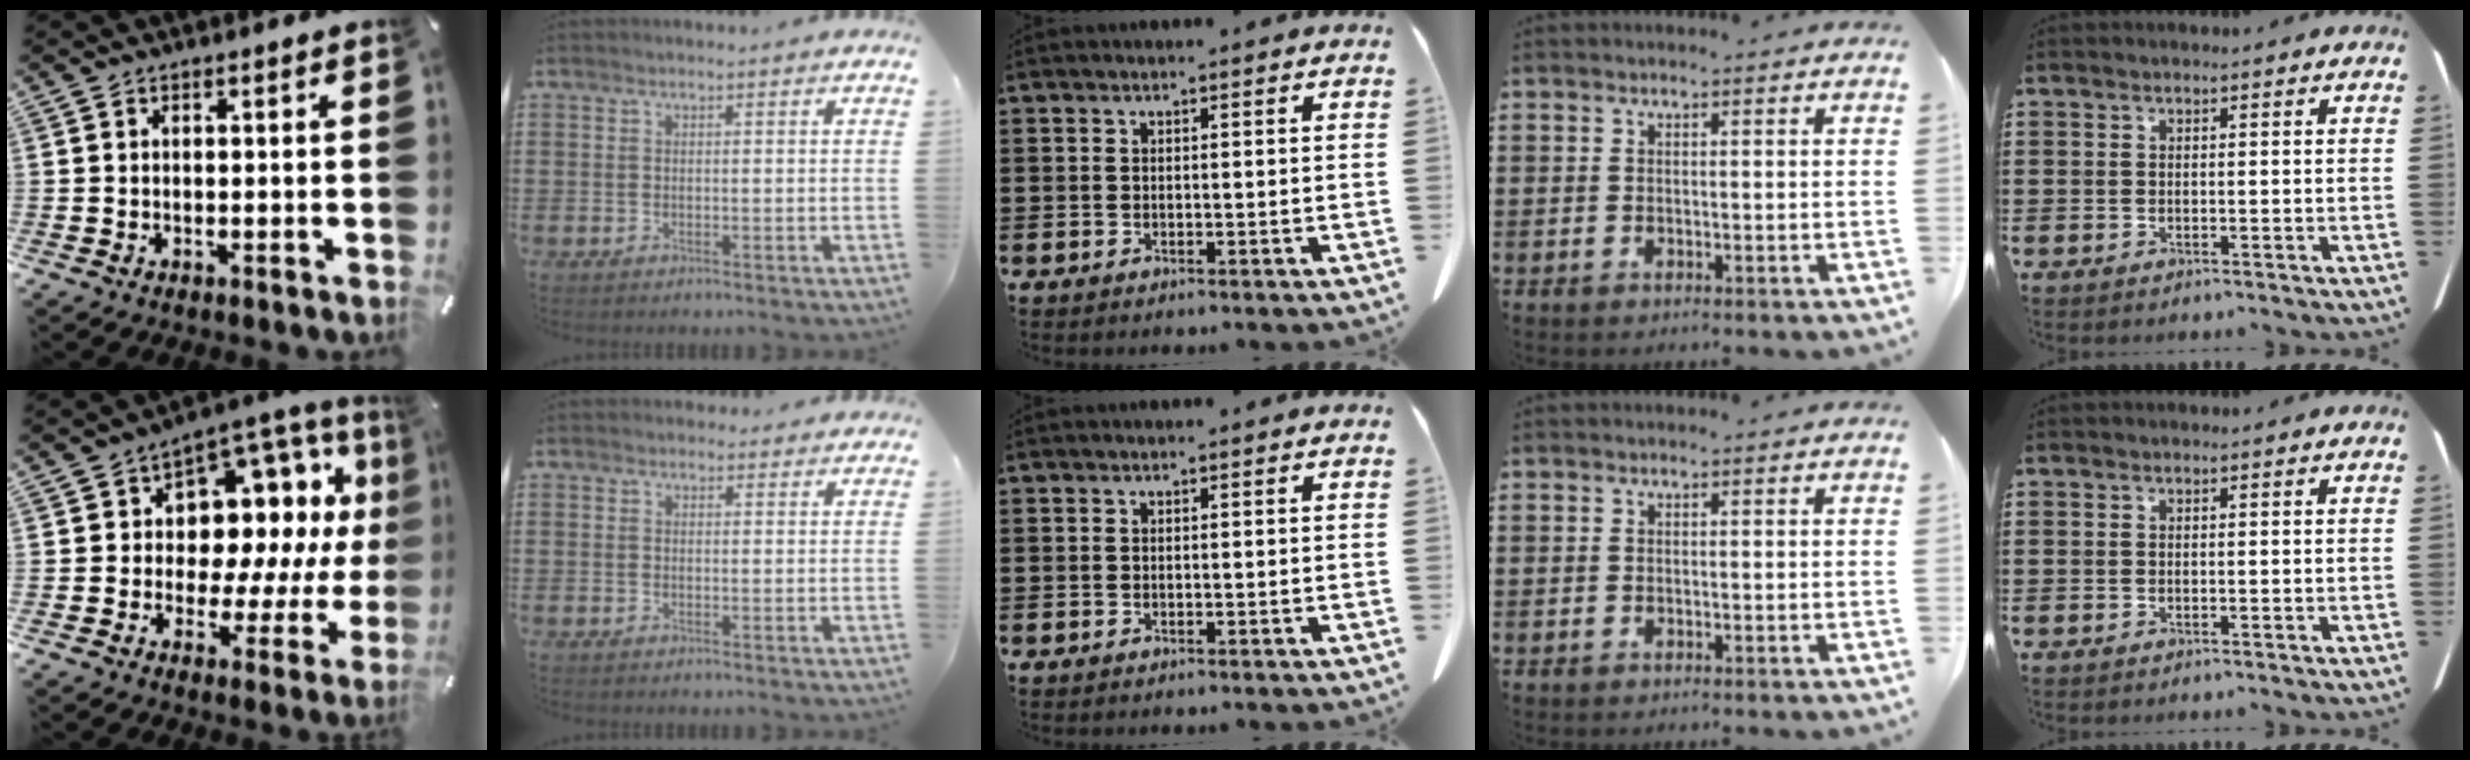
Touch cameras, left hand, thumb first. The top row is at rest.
{"thumb": {"total": 11.4, "force": [3.4, 9.0, 6.1], "torque": [-0.081, -0.048, 0.070]}, "index": {"total": 1.3, "force": [1.2, 0.6, 0.2], "torque": [0.002, 0.001, 0.021]}}